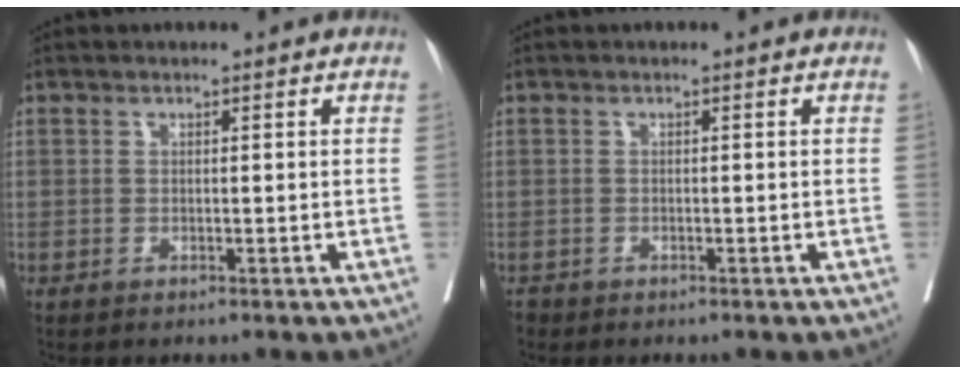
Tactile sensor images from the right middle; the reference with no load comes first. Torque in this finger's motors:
{"motor_torque": [0.00, 0.00, 0.00, 0.00]}